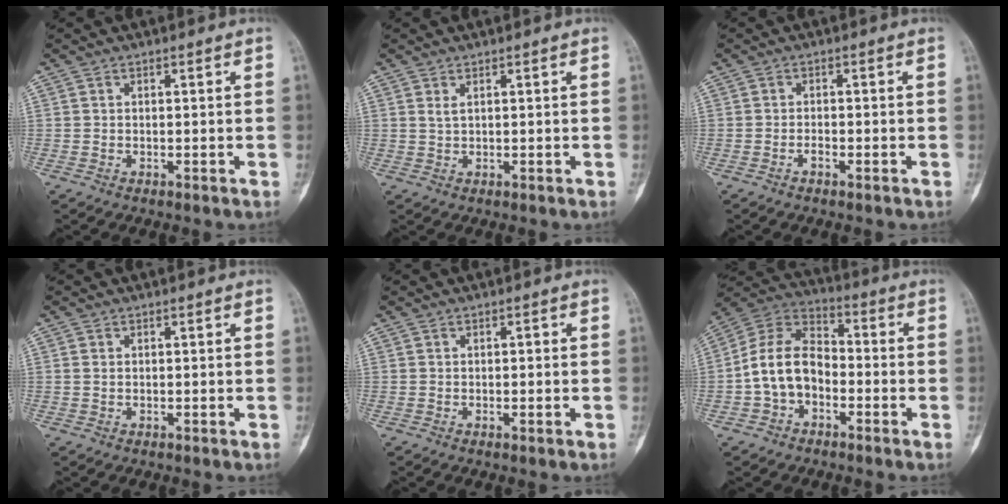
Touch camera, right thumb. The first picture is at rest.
{"total": 1.2, "force": [0.7, 0.5, 0.9], "torque": [-0.019, 0.001, 0.017]}
{"total": 1.2, "force": [-0.8, 0.5, 0.8], "torque": [-0.016, 0.005, -0.017]}
{"total": 0.9, "force": [0.2, 0.6, 0.6], "torque": [-0.014, 0.000, 0.005]}
{"total": 1.2, "force": [-0.1, 0.5, 1.1], "torque": [-0.015, 0.003, 0.000]}
{"total": 12.2, "force": [-2.8, 8.5, 8.2], "torque": [-0.141, 0.045, -0.065]}